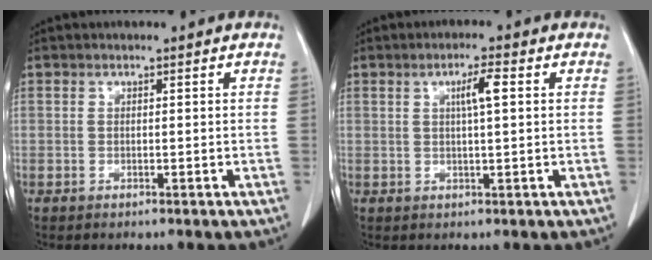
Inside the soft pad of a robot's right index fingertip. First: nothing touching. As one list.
[{"total": 3.4, "force": [0.9, 0.2, 3.3], "torque": [-0.057, 0.003, 0.015]}]